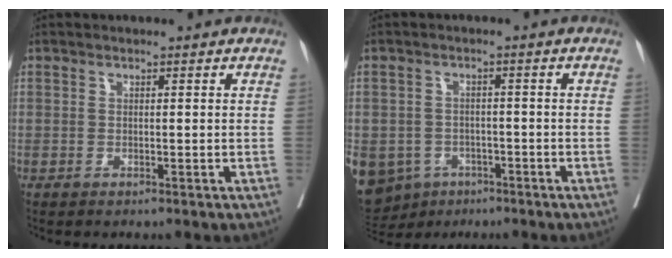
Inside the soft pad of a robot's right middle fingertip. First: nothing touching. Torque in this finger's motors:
{"motor_torque": [1.56, -0.58, 1.05, 0.21]}